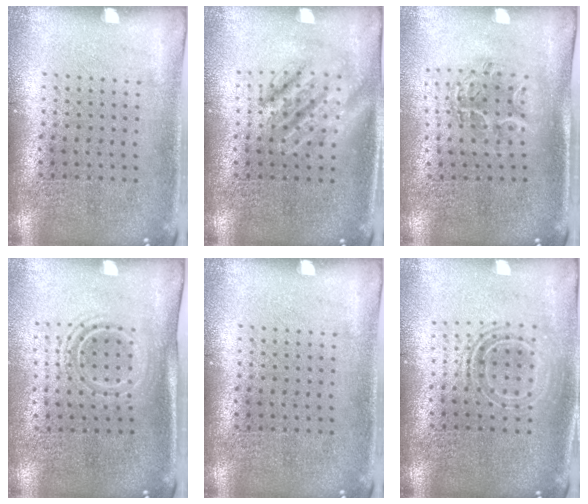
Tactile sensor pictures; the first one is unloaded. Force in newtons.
{"total": 1.7, "press": 1.7, "slide": 0.3}
{"total": 1.1, "press": 1.1, "slide": 0.2}
{"total": 1.6, "press": 1.2, "slide": 1.0}
{"total": 0.0}
{"total": 1.7, "press": 1.4, "slide": 1.0}